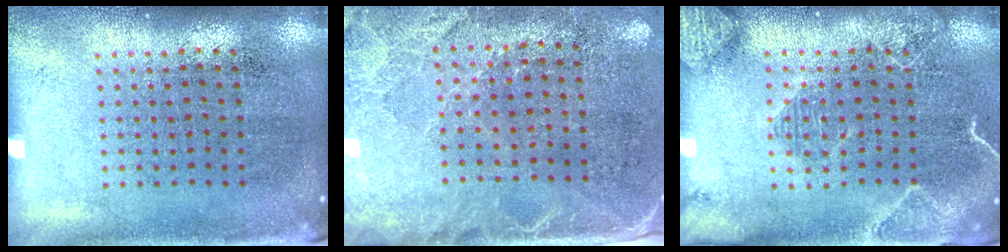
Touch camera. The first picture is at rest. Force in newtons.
{"total": 2.7, "press": 2.3, "slide": 1.3}
{"total": 2.2, "press": 2.1, "slide": 0.6}